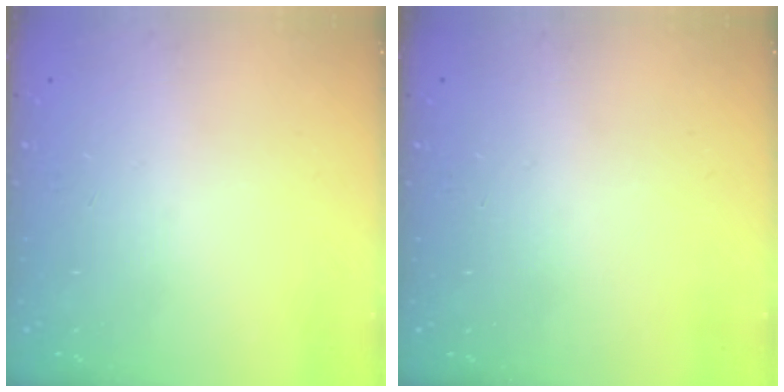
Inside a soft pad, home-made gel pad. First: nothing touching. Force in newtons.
{"total": 0.0}